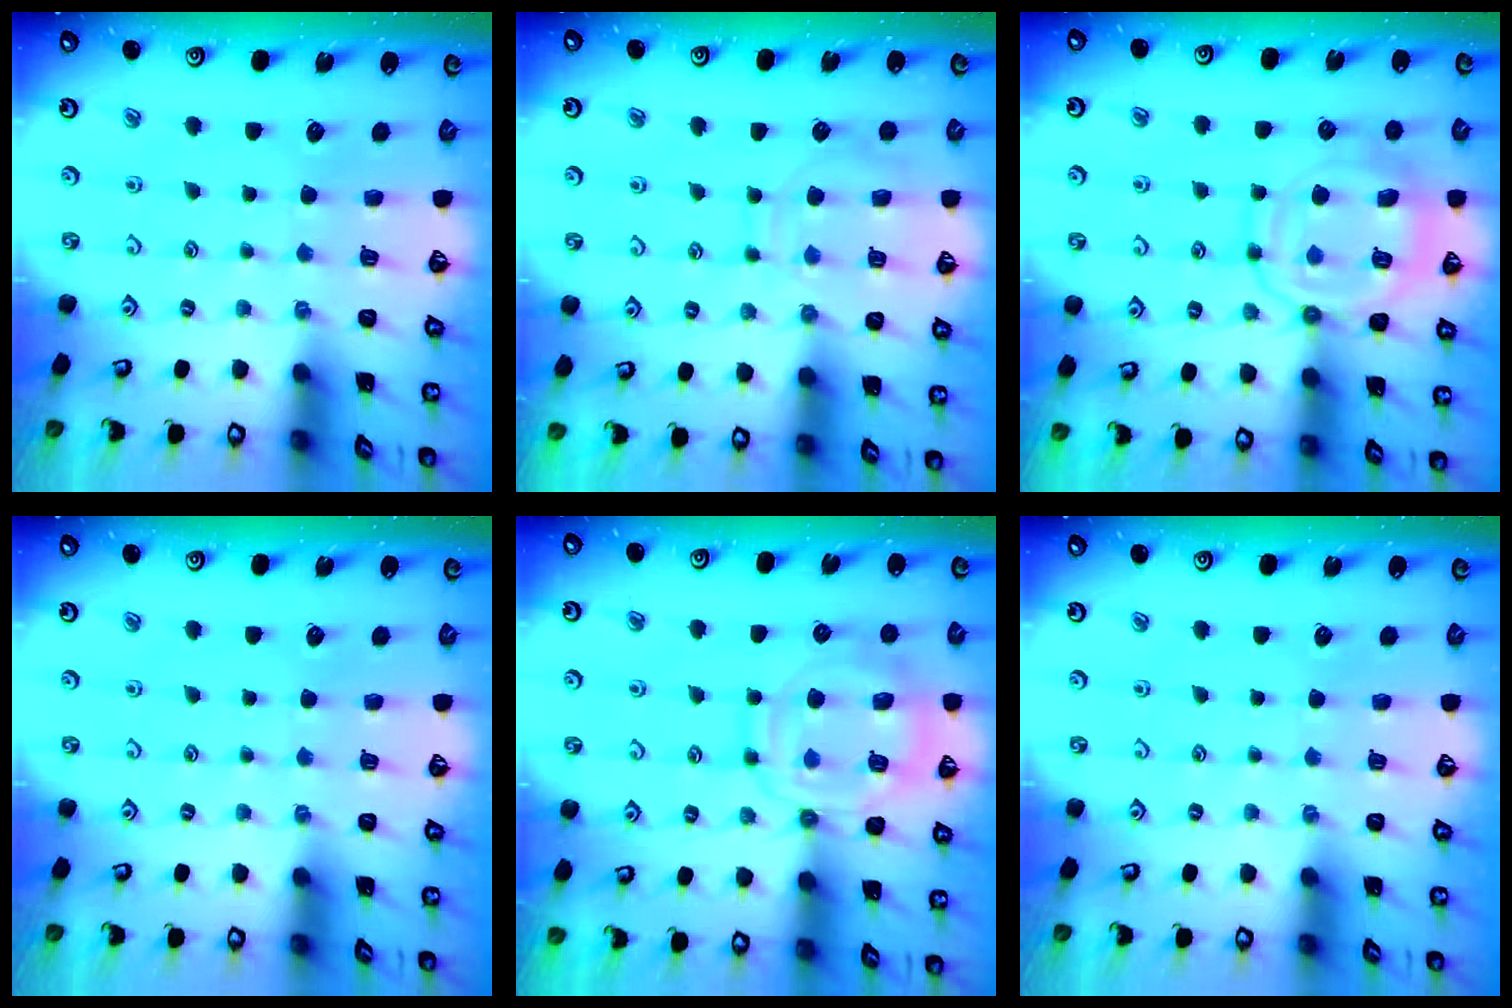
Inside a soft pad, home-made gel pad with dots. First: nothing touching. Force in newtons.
{"total": 10.3, "press": 10.2, "slide": 1.0}
{"total": 14.4, "press": 14.4, "slide": 1.4}
{"total": 0.0}
{"total": 12.9, "press": 12.8, "slide": 1.3}
{"total": 0.0}